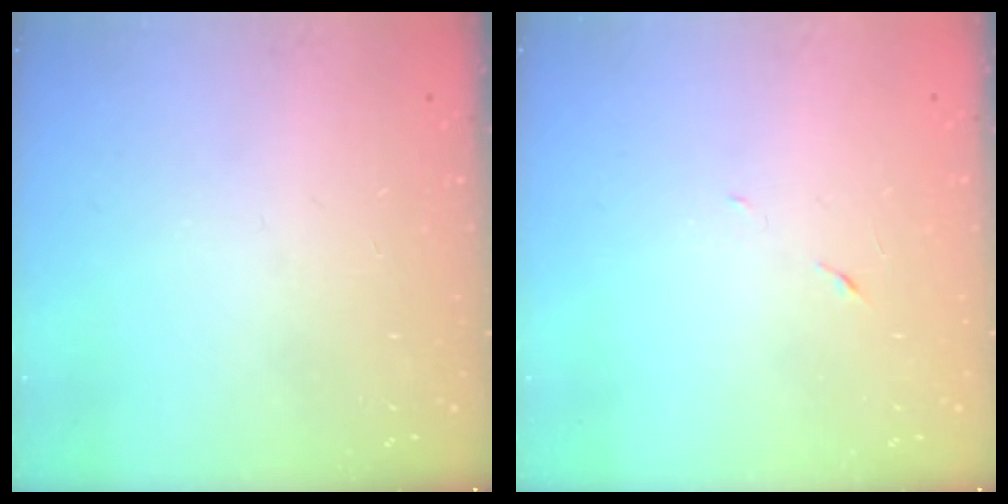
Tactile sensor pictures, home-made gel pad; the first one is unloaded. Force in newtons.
{"total": 5.0, "press": 4.8, "slide": 1.4}